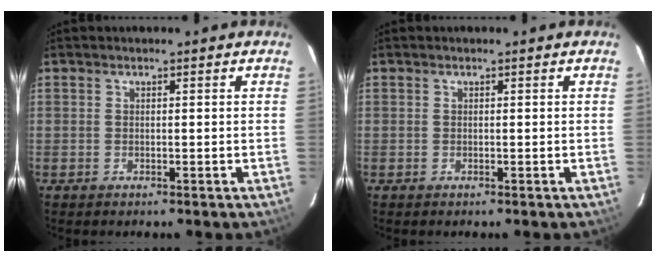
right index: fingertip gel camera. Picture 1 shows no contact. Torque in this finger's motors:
{"motor_torque": [0.00, 0.00, 0.00, 0.00]}